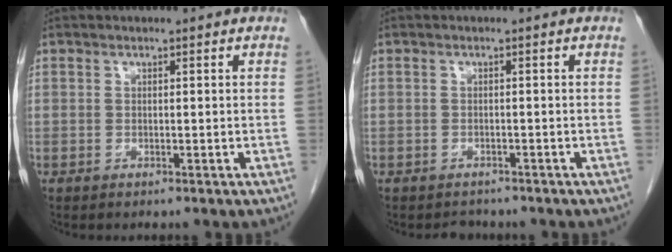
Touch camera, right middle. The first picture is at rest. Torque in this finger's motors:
{"motor_torque": [0.01, -0.01, -0.04, 0.00]}